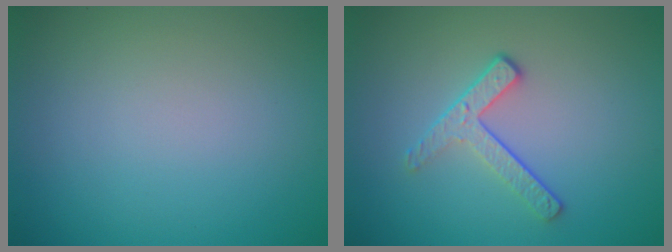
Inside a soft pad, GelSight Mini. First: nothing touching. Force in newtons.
{"total": 2.3, "press": 1.7, "slide": 1.6}